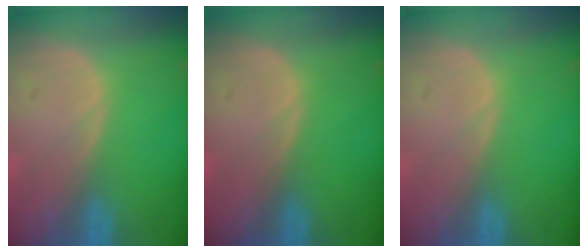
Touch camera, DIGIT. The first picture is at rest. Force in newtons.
{"total": 0.0}
{"total": 0.0}